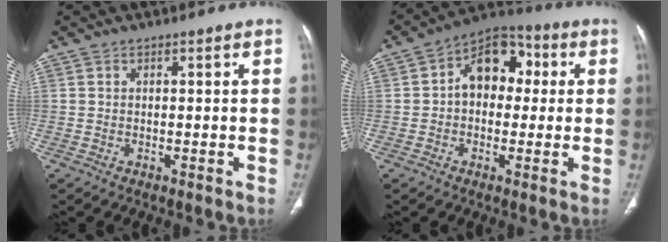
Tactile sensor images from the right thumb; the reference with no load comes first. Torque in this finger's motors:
{"motor_torque": [0.65, 2.57, 0.92, -0.16, 0.12]}